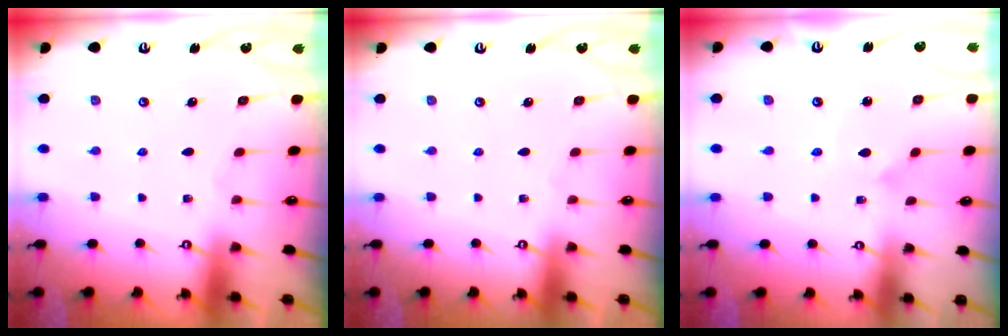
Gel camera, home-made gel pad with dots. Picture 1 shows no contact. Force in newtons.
{"total": 0.0}
{"total": 2.5, "press": 2.5, "slide": 0.1}